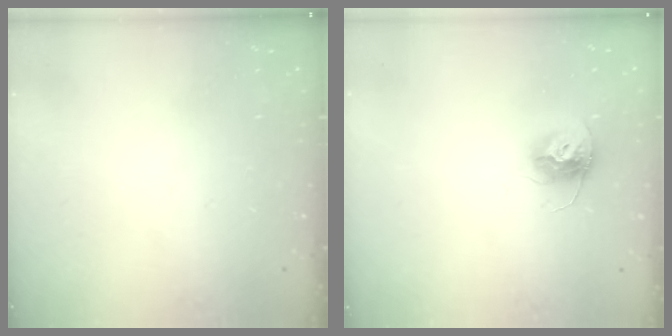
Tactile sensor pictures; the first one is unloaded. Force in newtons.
{"total": 10.7, "press": 10.7, "slide": 0.7}